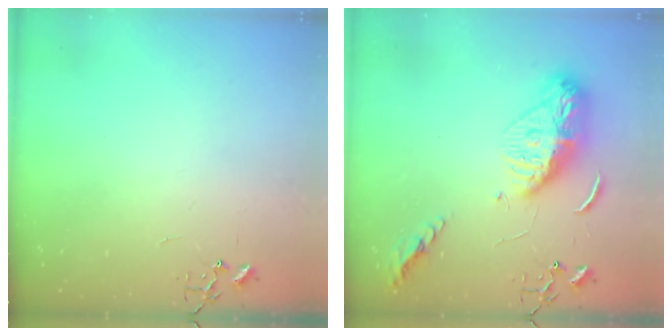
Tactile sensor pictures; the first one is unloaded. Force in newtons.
{"total": 15.4, "press": 15.3, "slide": 1.2}